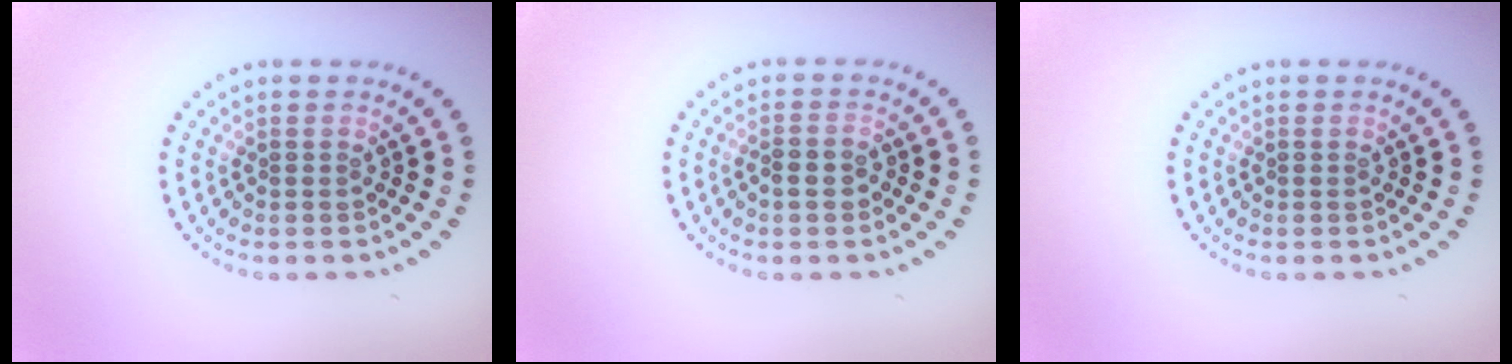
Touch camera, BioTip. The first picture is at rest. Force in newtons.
{"total": 1.3, "press": 1.2, "slide": 0.5}
{"total": 0.0}